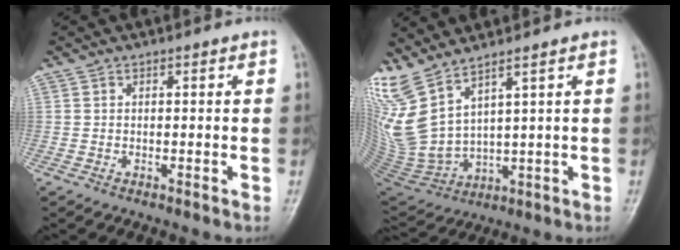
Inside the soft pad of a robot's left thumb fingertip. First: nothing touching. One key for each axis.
{"total": 12.7, "fx": 8.3, "fy": 3.4, "fz": 9.1, "tx": -0.210, "ty": -0.050, "tz": 0.191}